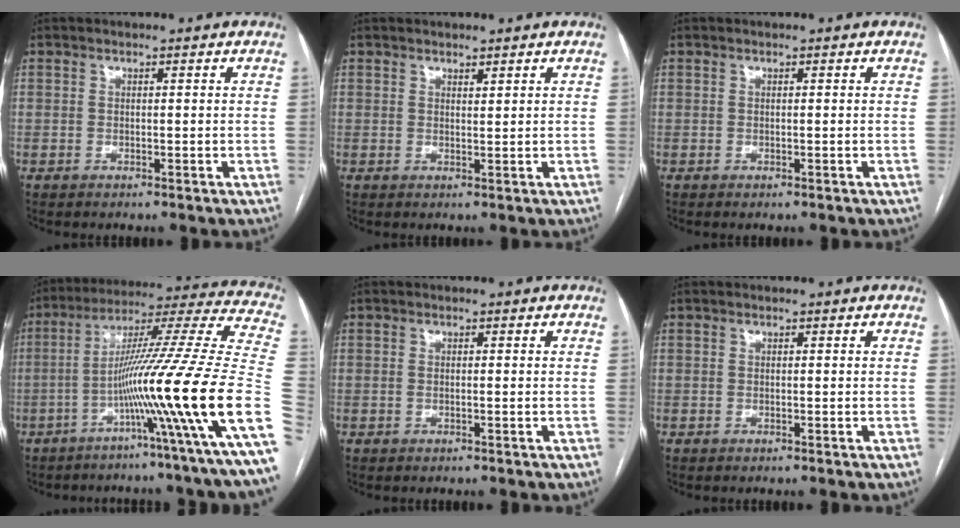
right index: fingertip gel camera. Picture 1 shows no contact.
{"total": 0.9, "force": [0.8, 0.2, 0.4], "torque": [-0.008, -0.004, 0.015]}
{"total": 0.0}
{"total": 29.9, "force": [-7.5, -0.9, 29.0], "torque": [-0.396, -0.019, -0.139]}
{"total": 0.0}
{"total": 0.0}